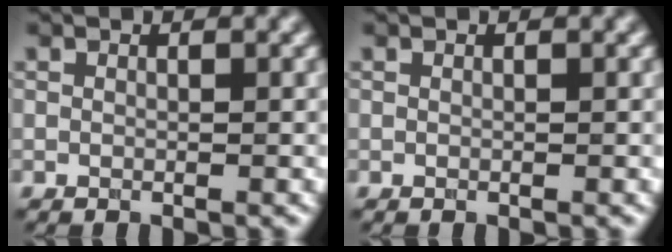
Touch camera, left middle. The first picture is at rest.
{"total": 0.0}